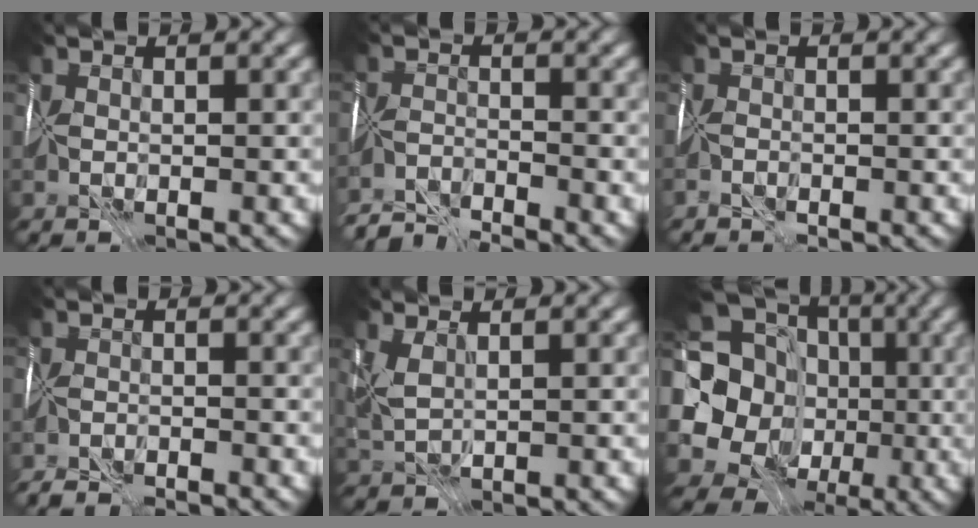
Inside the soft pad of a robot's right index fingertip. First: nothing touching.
{"total": 5.0, "force": [-4.9, 0.4, 0.9], "torque": [-0.008, -0.008, -0.085]}
{"total": 0.9, "force": [-0.9, 0.0, -0.2], "torque": [0.005, 0.001, -0.021]}
{"total": 5.2, "force": [-5.1, 0.8, 0.8], "torque": [-0.008, -0.009, -0.070]}
{"total": 1.8, "force": [1.4, 0.4, 1.1], "torque": [-0.032, 0.010, 0.032]}
{"total": 18.6, "force": [1.3, 17.3, 6.5], "torque": [-0.170, 0.011, -0.010]}